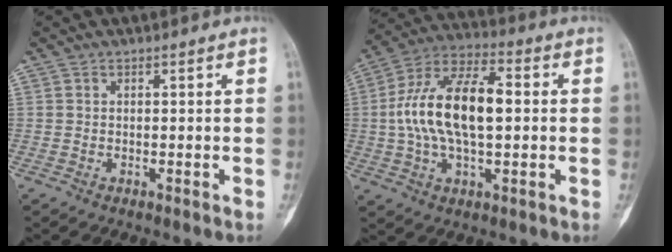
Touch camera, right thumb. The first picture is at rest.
{"total": 17.6, "force": [0.8, 8.6, 15.4], "torque": [-0.289, 0.028, 0.009]}